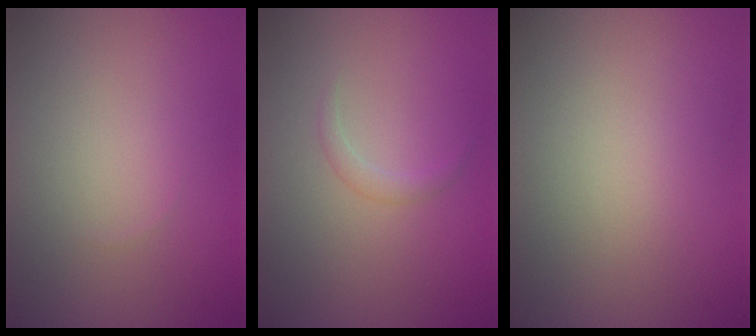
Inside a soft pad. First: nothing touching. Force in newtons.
{"total": 0.9, "press": 0.9, "slide": 0.1}
{"total": 0.0}